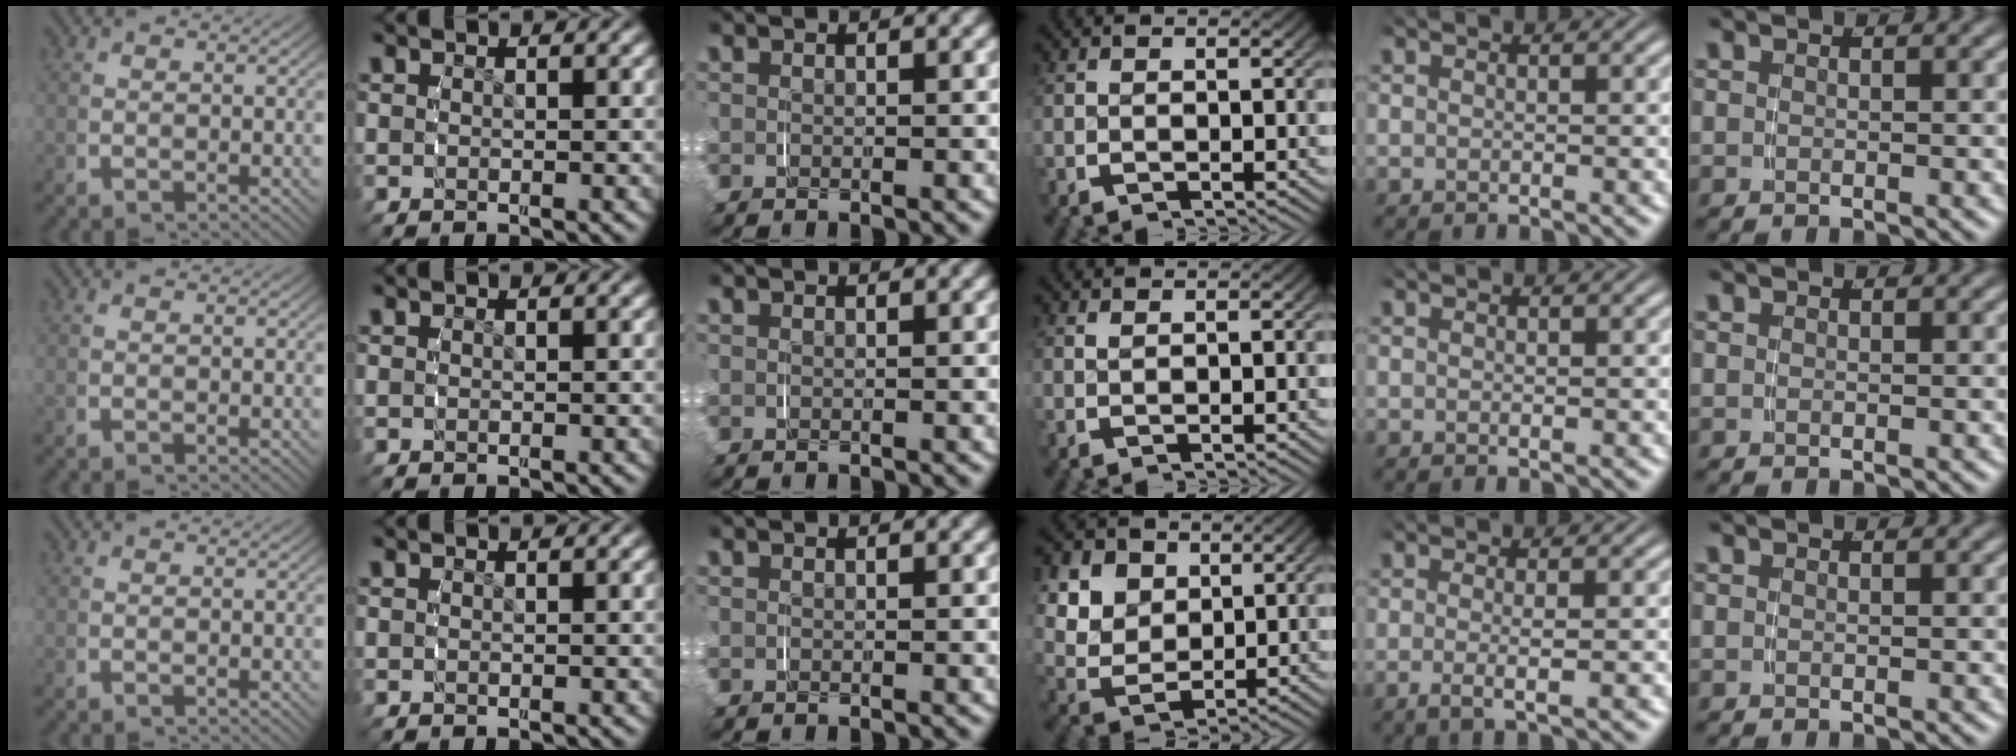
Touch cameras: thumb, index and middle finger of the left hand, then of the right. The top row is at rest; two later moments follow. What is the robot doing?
{"motion": "grasp_and_lifting", "object": "pen bag"}